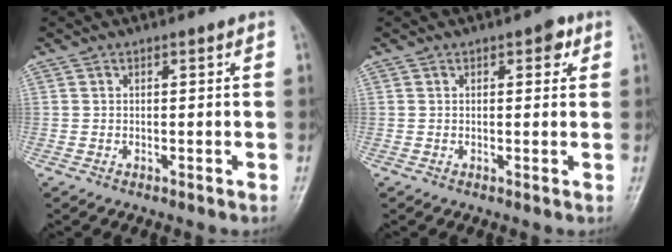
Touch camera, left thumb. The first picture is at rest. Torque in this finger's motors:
{"motor_torque": [0.59, 0.25, 0.50, -0.09, -0.06]}